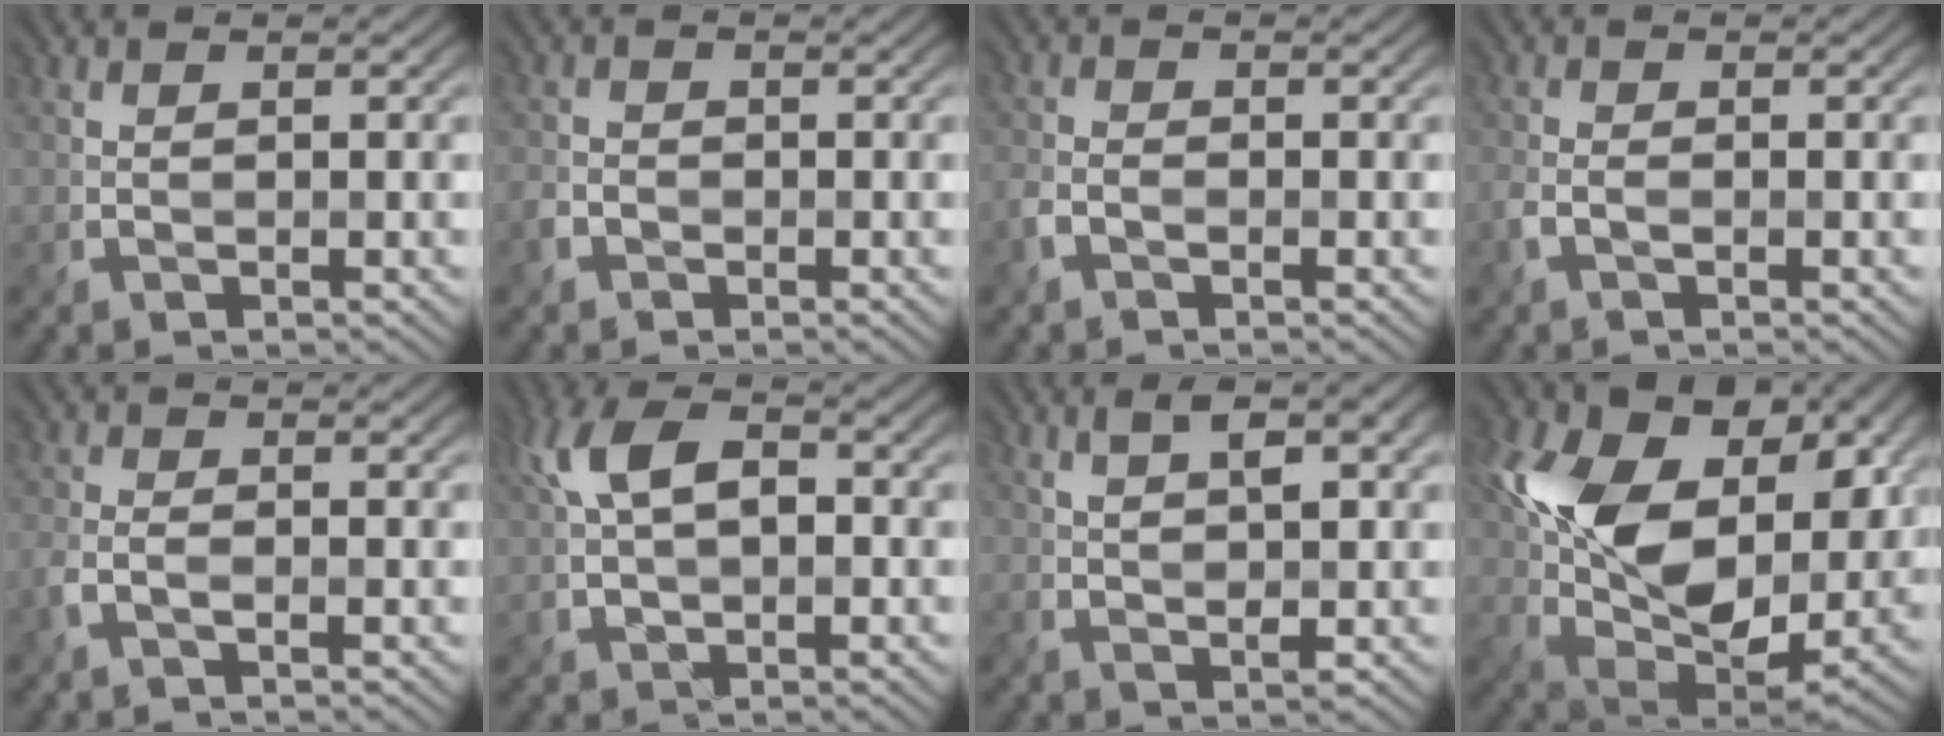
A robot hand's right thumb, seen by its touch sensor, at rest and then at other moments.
{"total": 1.4, "force": [-1.1, 0.9, 0.1], "torque": [0.001, -0.002, -0.029]}
{"total": 1.8, "force": [-1.4, 0.8, 0.8], "torque": [-0.015, 0.001, -0.036]}
{"total": 1.6, "force": [-1.1, 0.6, 1.0], "torque": [-0.023, 0.000, -0.028]}
{"total": 1.7, "force": [-1.3, 0.3, 1.0], "torque": [-0.022, 0.000, -0.033]}
{"total": 7.5, "force": [1.4, 4.1, 6.1], "torque": [-0.129, 0.016, 0.016]}
{"total": 4.7, "force": [1.3, 1.8, 4.1], "torque": [-0.072, 0.002, 0.020]}
{"total": 15.9, "force": [3.5, 10.5, 11.3], "torque": [-0.212, -0.001, 0.067]}